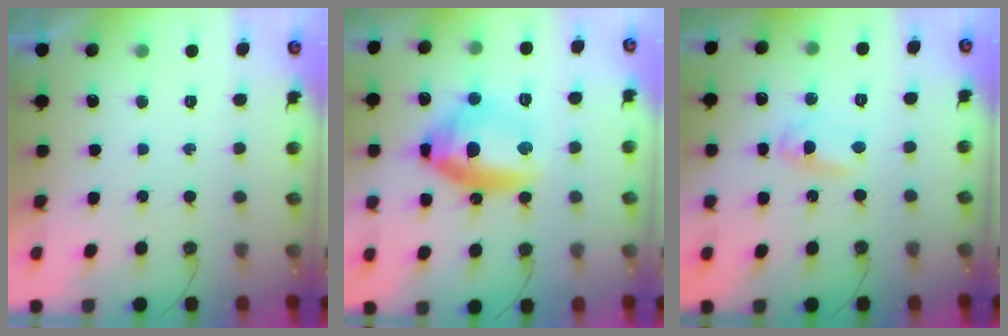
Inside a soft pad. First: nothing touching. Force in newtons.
{"total": 16.6, "press": 15.4, "slide": 6.0}
{"total": 2.7, "press": 2.7, "slide": 0.2}